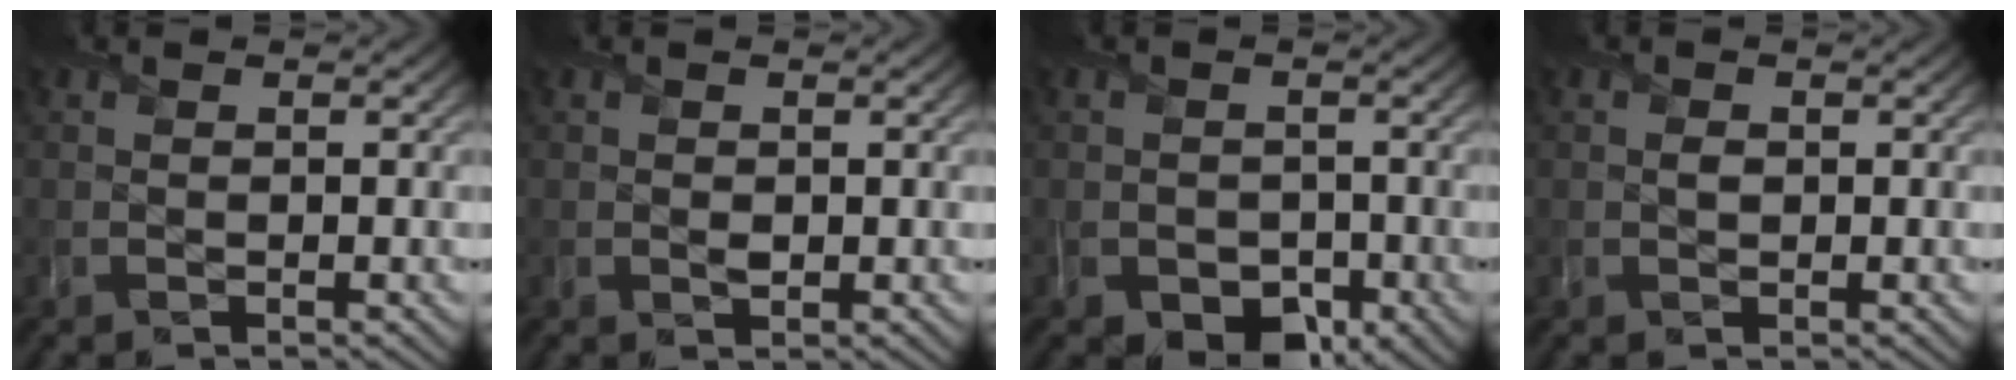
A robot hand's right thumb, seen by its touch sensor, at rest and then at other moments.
{"total": 0.8, "force": [0.0, 0.8, 0.4], "torque": [-0.008, -0.004, 0.000]}
{"total": 4.6, "force": [-1.9, 3.4, 2.3], "torque": [-0.033, -0.014, -0.028]}
{"total": 0.8, "force": [0.0, 0.7, 0.4], "torque": [-0.007, -0.002, 0.000]}